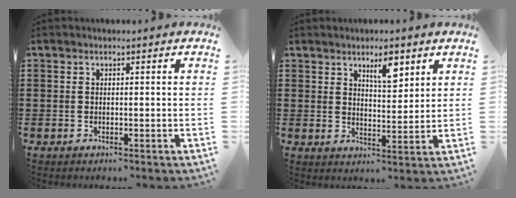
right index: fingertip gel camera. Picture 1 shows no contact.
{"total": 4.8, "force": [3.1, 1.8, 3.2], "torque": [-0.045, -0.003, 0.049]}